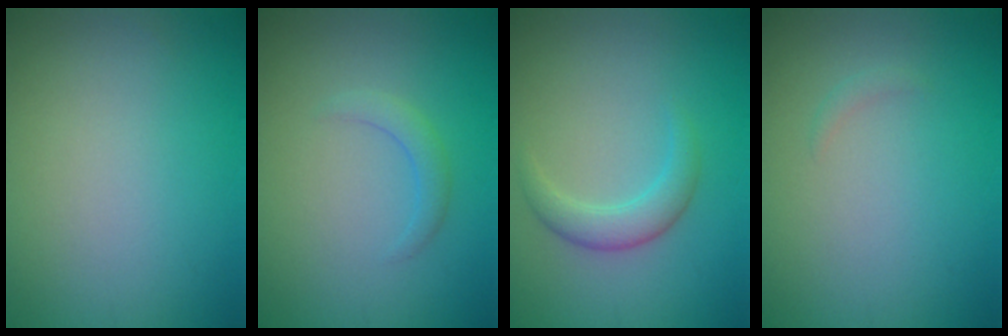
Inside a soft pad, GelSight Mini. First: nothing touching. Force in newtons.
{"total": 1.4, "press": 1.4, "slide": 0.0}
{"total": 2.7, "press": 2.7, "slide": 0.1}
{"total": 0.6, "press": 0.6, "slide": 0.1}